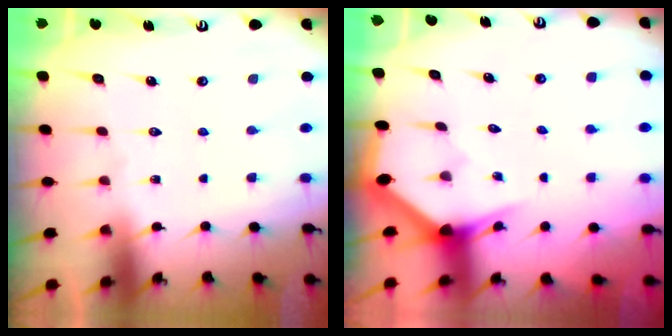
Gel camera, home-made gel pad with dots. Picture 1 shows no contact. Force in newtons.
{"total": 2.9, "press": 2.9, "slide": 0.1}